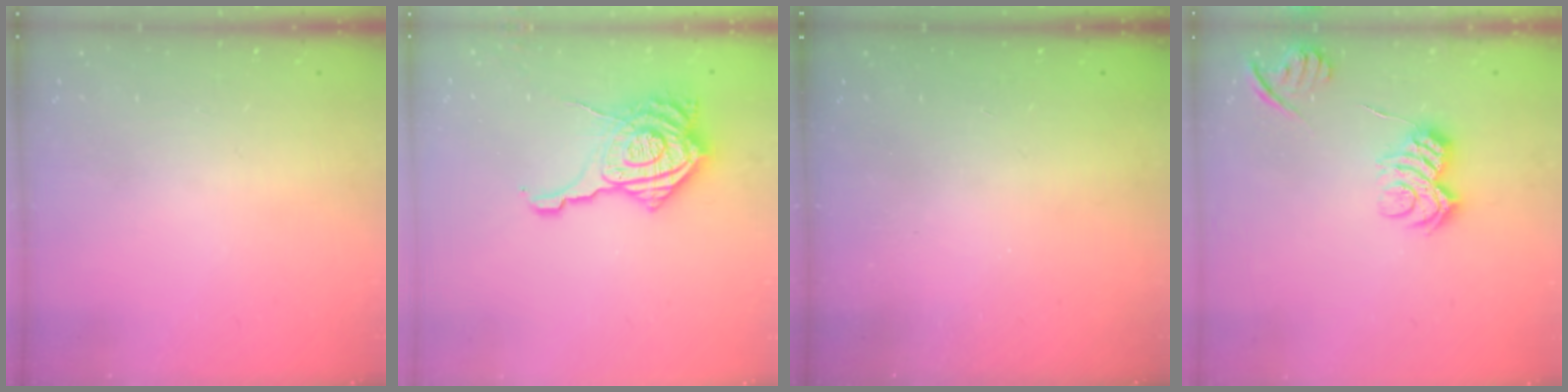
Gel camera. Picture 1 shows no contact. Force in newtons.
{"total": 15.7, "press": 15.6, "slide": 1.6}
{"total": 2.3, "press": 2.2, "slide": 0.7}
{"total": 9.7, "press": 9.7, "slide": 0.4}